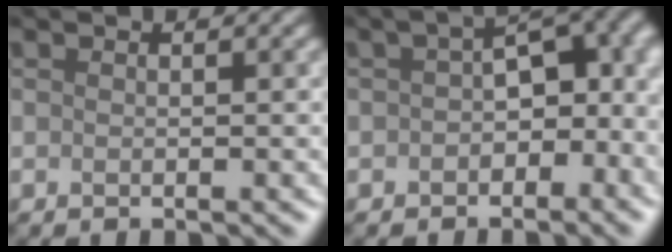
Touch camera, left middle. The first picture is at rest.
{"total": 7.8, "force": [-1.0, 4.8, 6.0], "torque": [-0.056, 0.013, -0.024]}